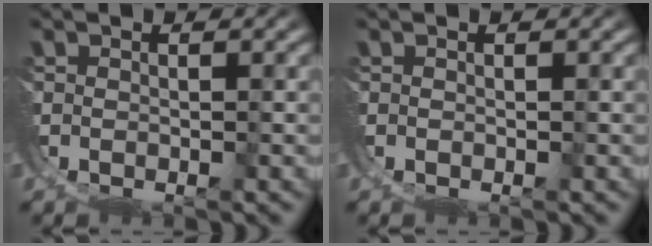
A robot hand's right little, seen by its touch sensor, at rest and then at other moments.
{"total": 0.0}